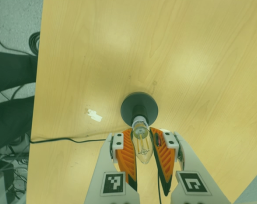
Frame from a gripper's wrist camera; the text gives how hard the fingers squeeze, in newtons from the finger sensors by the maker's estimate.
{"total": 25.4, "left": 25.4, "right": 25.4}